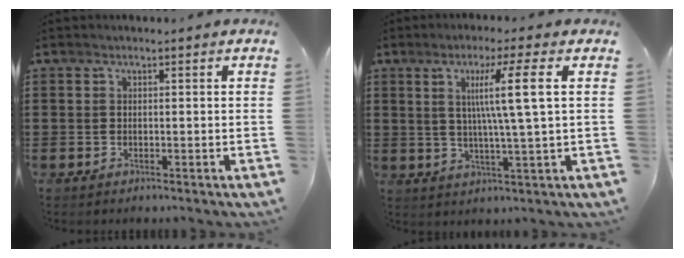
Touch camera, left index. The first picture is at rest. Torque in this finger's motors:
{"motor_torque": [1.34, -0.80, 0.43, 0.21]}